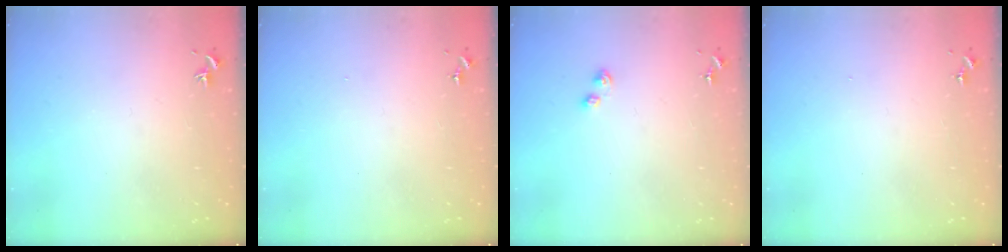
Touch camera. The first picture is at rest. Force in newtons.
{"total": 0.0}
{"total": 3.0, "press": 2.9, "slide": 0.5}
{"total": 0.0}